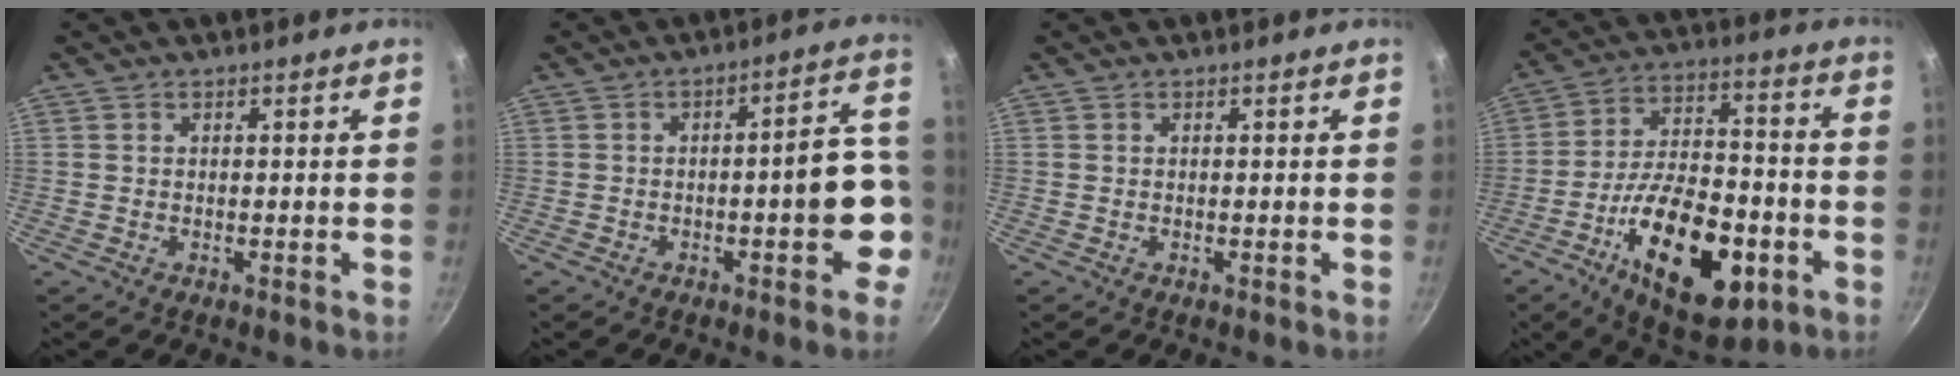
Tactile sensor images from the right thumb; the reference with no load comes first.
{"total": 9.7, "force": [-2.7, 3.6, 8.6], "torque": [-0.082, 0.045, -0.035]}
{"total": 0.0}
{"total": 23.0, "force": [-8.7, 11.2, 18.1], "torque": [-0.263, 0.037, -0.131]}